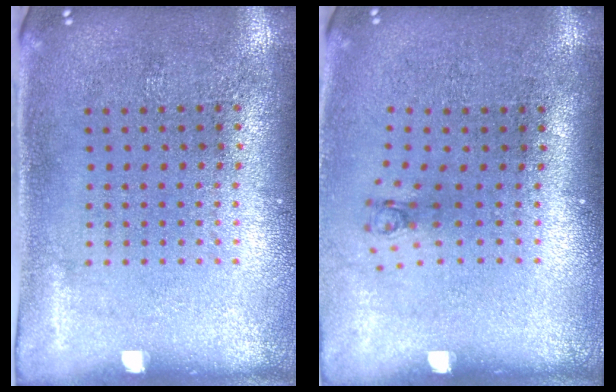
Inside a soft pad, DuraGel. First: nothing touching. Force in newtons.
{"total": 0.7, "press": 0.3, "slide": 0.7}